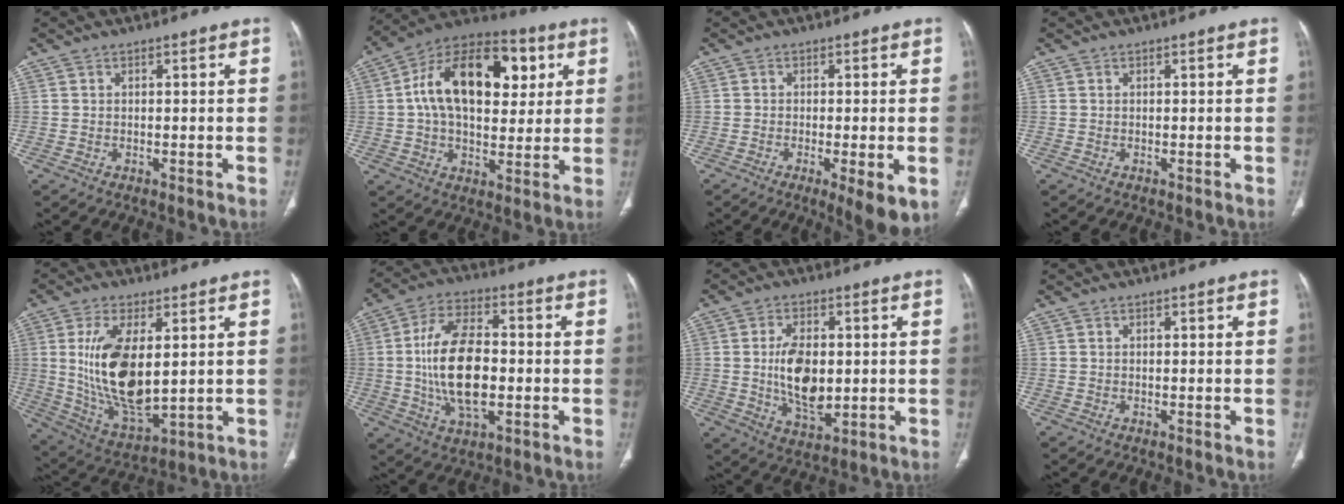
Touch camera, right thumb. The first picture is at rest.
{"total": 22.4, "force": [5.4, 13.2, 17.3], "torque": [-0.255, 0.014, 0.077]}
{"total": 7.5, "force": [-2.5, 1.7, 6.8], "torque": [-0.099, -0.018, -0.037]}
{"total": 0.0}
{"total": 17.1, "force": [2.6, 7.9, 14.9], "torque": [-0.280, -0.026, 0.065]}
{"total": 16.5, "force": [-1.1, 8.6, 14.1], "torque": [-0.256, 0.010, -0.019]}
{"total": 11.1, "force": [0.2, 6.2, 9.2], "torque": [-0.153, -0.012, 0.012]}
{"total": 0.0}